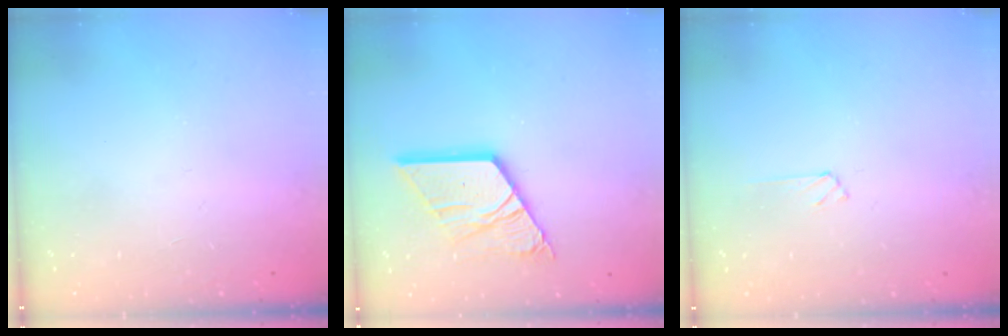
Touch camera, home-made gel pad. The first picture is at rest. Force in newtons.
{"total": 15.1, "press": 15.1, "slide": 1.2}
{"total": 1.8, "press": 1.8, "slide": 0.3}